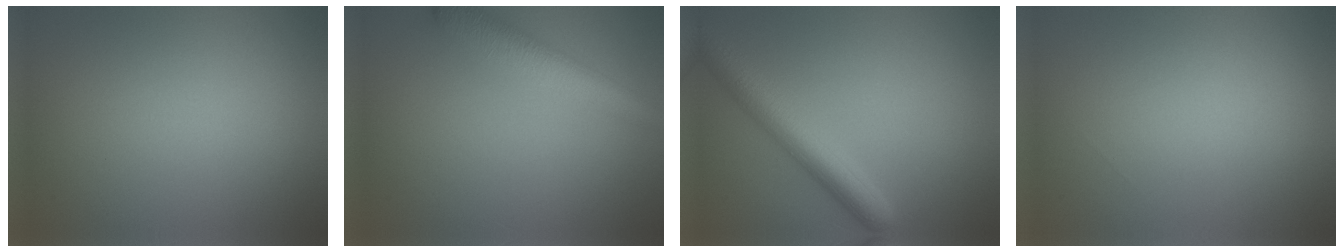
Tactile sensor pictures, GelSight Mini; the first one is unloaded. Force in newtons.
{"total": 3.9, "press": 3.9, "slide": 0.2}
{"total": 5.1, "press": 5.1, "slide": 0.2}
{"total": 0.0}